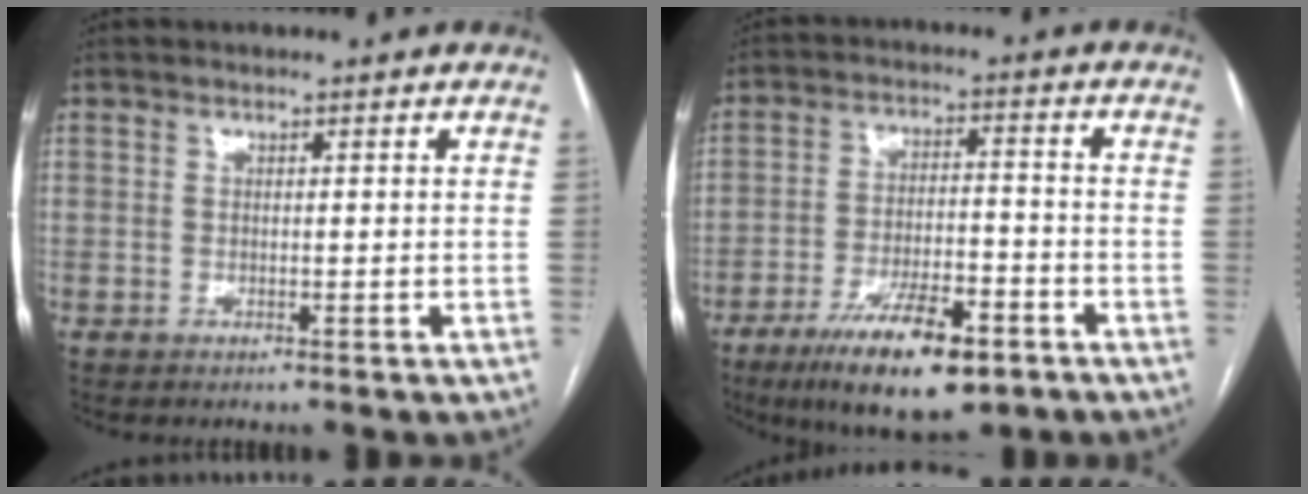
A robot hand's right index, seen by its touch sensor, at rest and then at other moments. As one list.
[{"total": 13.4, "force": [-8.1, 3.7, 10.0], "torque": [-0.171, -0.012, -0.130]}]